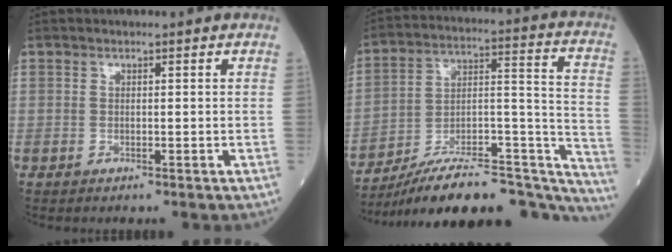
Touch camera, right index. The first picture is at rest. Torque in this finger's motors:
{"motor_torque": [0.38, -1.76, 0.35, 0.01]}